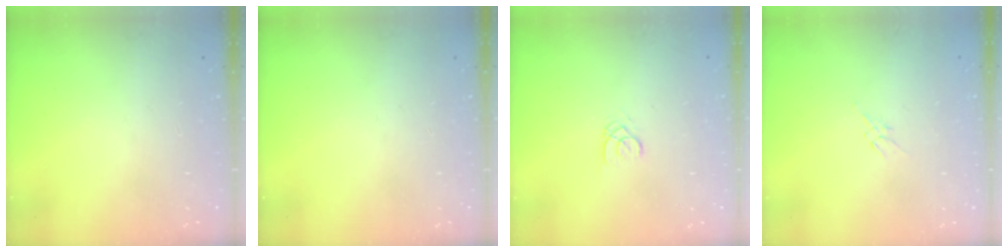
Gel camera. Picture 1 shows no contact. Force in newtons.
{"total": 0.0}
{"total": 1.7, "press": 1.7, "slide": 0.2}
{"total": 3.5, "press": 3.4, "slide": 0.8}